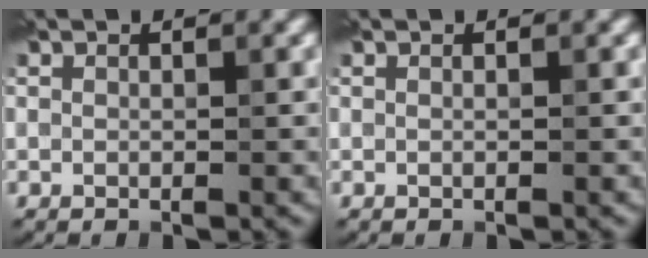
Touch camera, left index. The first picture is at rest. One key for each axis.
{"total": 0.0}